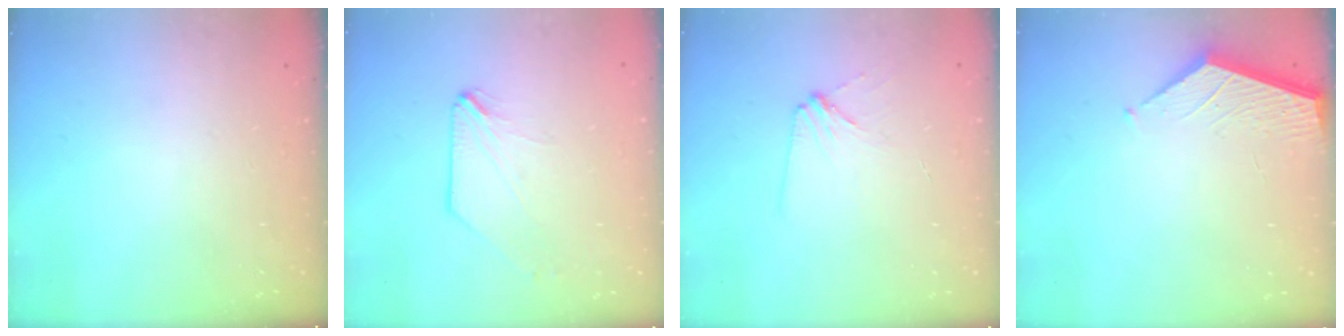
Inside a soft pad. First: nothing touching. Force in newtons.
{"total": 1.4, "press": 1.4, "slide": 0.2}
{"total": 3.2, "press": 3.2, "slide": 0.3}
{"total": 2.1, "press": 2.1, "slide": 0.2}